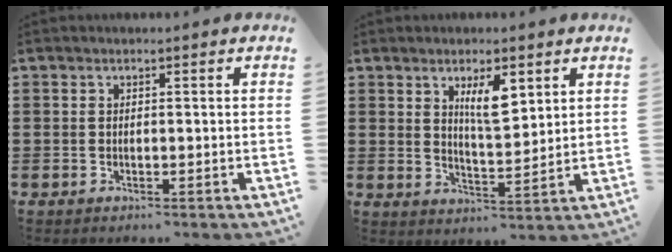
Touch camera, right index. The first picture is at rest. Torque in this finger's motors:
{"motor_torque": [0.29, 0.14, 0.19, 0.05]}